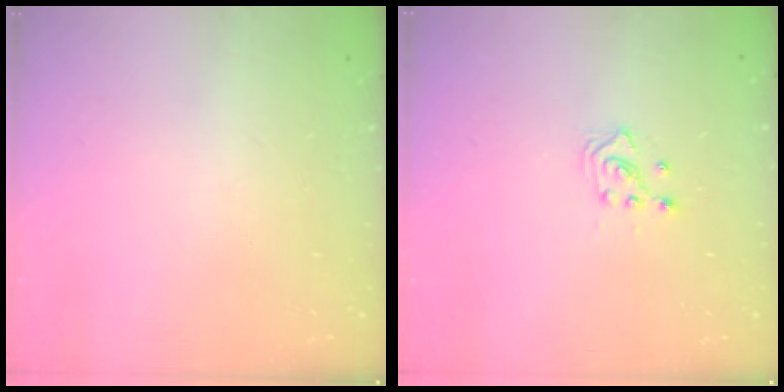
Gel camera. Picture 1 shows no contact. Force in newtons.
{"total": 2.6, "press": 2.4, "slide": 1.0}